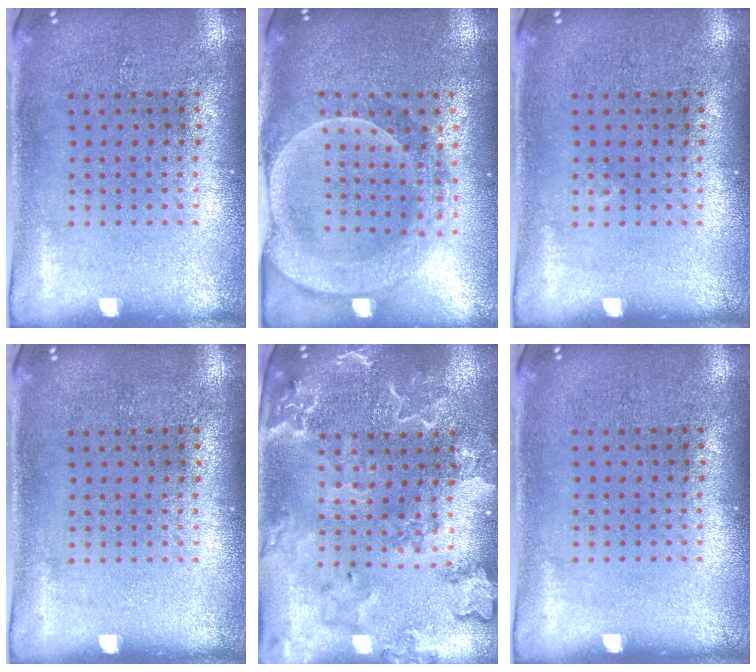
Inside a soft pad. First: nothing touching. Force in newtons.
{"total": 2.3, "press": 2.1, "slide": 0.9}
{"total": 0.0}
{"total": 0.0}
{"total": 2.6, "press": 2.4, "slide": 0.8}
{"total": 0.0}